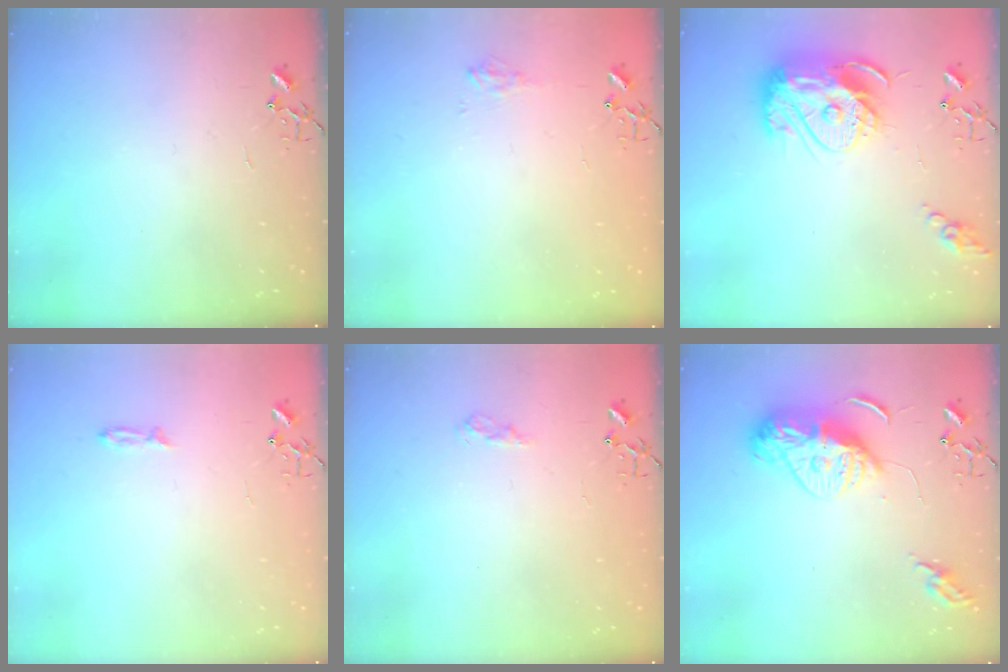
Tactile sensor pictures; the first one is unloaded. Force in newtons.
{"total": 6.1, "press": 6.1, "slide": 0.1}
{"total": 16.6, "press": 16.5, "slide": 1.4}
{"total": 3.4, "press": 3.4, "slide": 0.4}
{"total": 6.5, "press": 6.5, "slide": 0.8}
{"total": 12.7, "press": 12.7, "slide": 1.2}